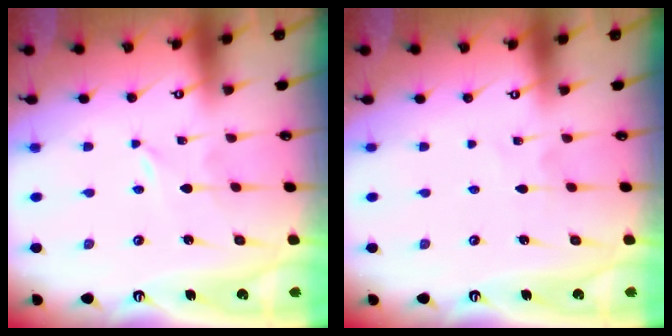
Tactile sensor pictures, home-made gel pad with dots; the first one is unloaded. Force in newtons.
{"total": 1.9, "press": 1.9, "slide": 0.2}